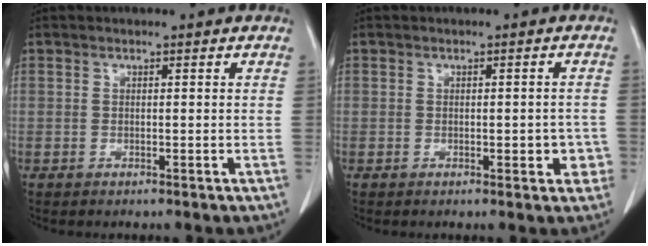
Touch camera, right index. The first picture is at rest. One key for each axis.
{"total": 3.0, "fx": -0.9, "fy": 1.4, "fz": 2.4, "tx": -0.018, "ty": 0.008, "tz": -0.003}